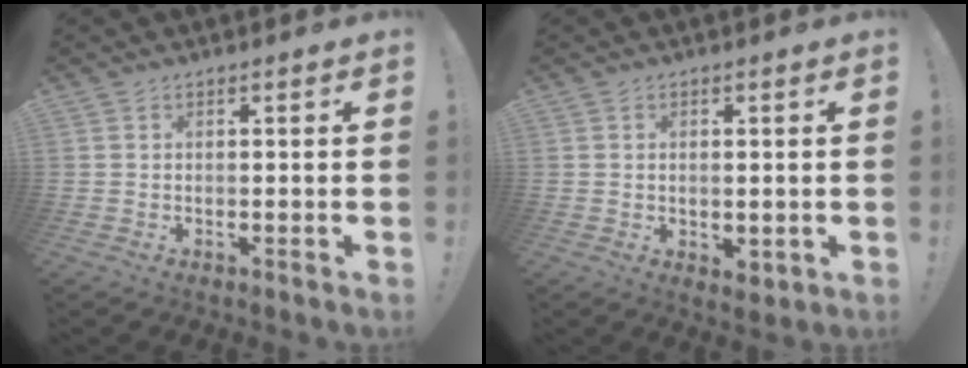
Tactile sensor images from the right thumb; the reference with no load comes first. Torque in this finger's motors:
{"motor_torque": [-0.19, 0.13, -0.01, -0.01, -0.01]}